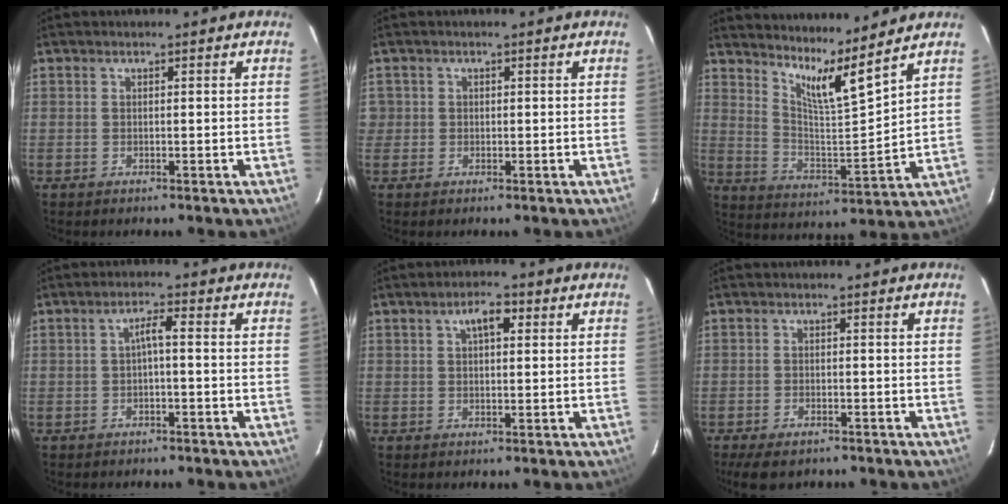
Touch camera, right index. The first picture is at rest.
{"total": 1.7, "force": [-0.1, 1.7, -0.1], "torque": [0.010, 0.011, 0.002]}
{"total": 10.9, "force": [9.0, -0.7, 6.1], "torque": [-0.099, -0.034, 0.161]}
{"total": 2.3, "force": [-0.6, 0.2, 2.2], "torque": [-0.044, 0.008, -0.009]}
{"total": 3.9, "force": [1.5, 1.7, 3.2], "torque": [-0.054, 0.014, 0.025]}
{"total": 5.8, "force": [-4.3, 2.6, 2.9], "torque": [-0.071, -0.013, -0.070]}